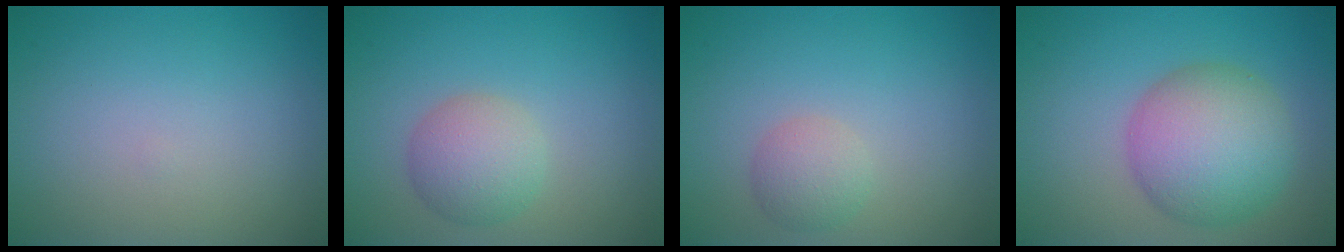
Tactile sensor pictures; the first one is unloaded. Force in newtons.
{"total": 3.5, "press": 3.5, "slide": 0.1}
{"total": 2.2, "press": 2.2, "slide": 0.1}
{"total": 7.6, "press": 7.6, "slide": 0.4}